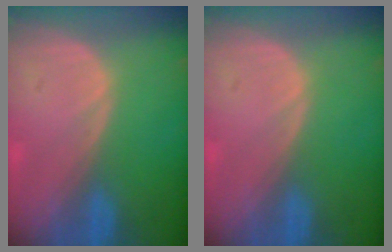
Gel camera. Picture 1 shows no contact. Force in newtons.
{"total": 0.0}